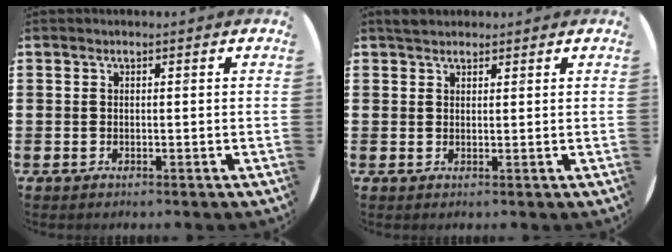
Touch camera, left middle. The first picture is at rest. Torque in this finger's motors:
{"motor_torque": [0.19, -0.13, 0.01, 0.03]}